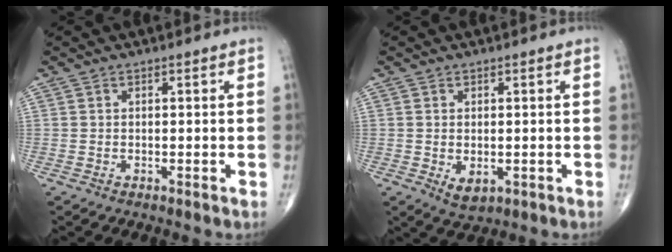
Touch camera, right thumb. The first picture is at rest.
{"total": 3.3, "force": [-0.6, 2.0, 2.6], "torque": [-0.034, -0.005, 0.002]}